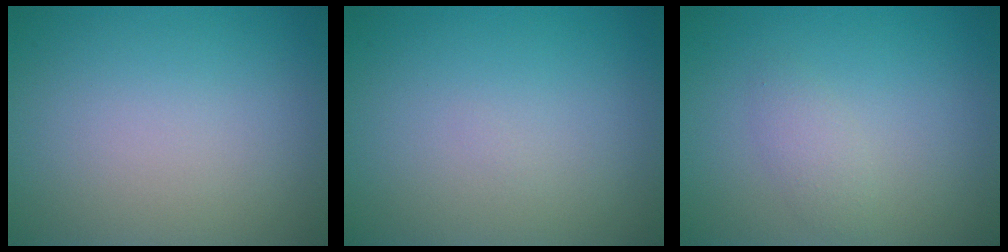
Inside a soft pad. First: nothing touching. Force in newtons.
{"total": 0.0}
{"total": 1.4, "press": 1.4, "slide": 0.1}